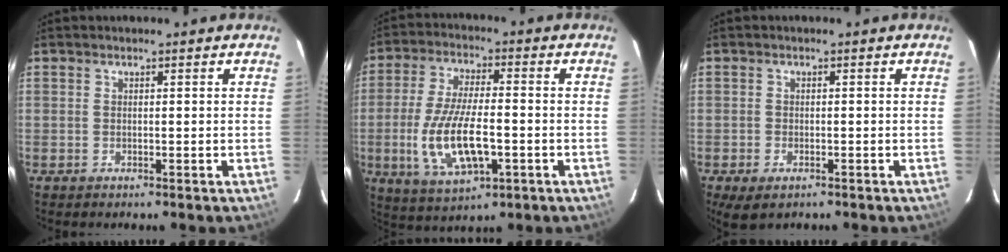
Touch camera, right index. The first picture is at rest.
{"total": 14.2, "force": [-3.6, 5.4, 12.6], "torque": [-0.260, -0.013, -0.059]}
{"total": 4.0, "force": [-2.5, 2.0, 2.4], "torque": [-0.053, -0.016, -0.040]}